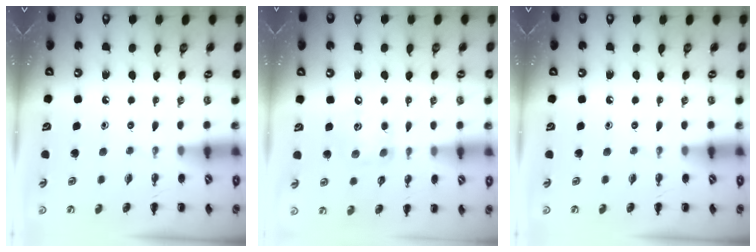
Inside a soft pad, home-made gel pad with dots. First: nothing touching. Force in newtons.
{"total": 8.2, "press": 8.2, "slide": 0.9}
{"total": 0.0}